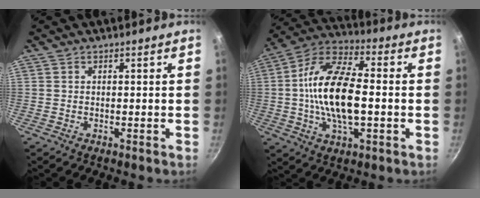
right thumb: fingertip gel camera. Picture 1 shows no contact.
{"total": 17.6, "force": [-0.9, 8.2, 15.6], "torque": [-0.281, 0.028, -0.030]}